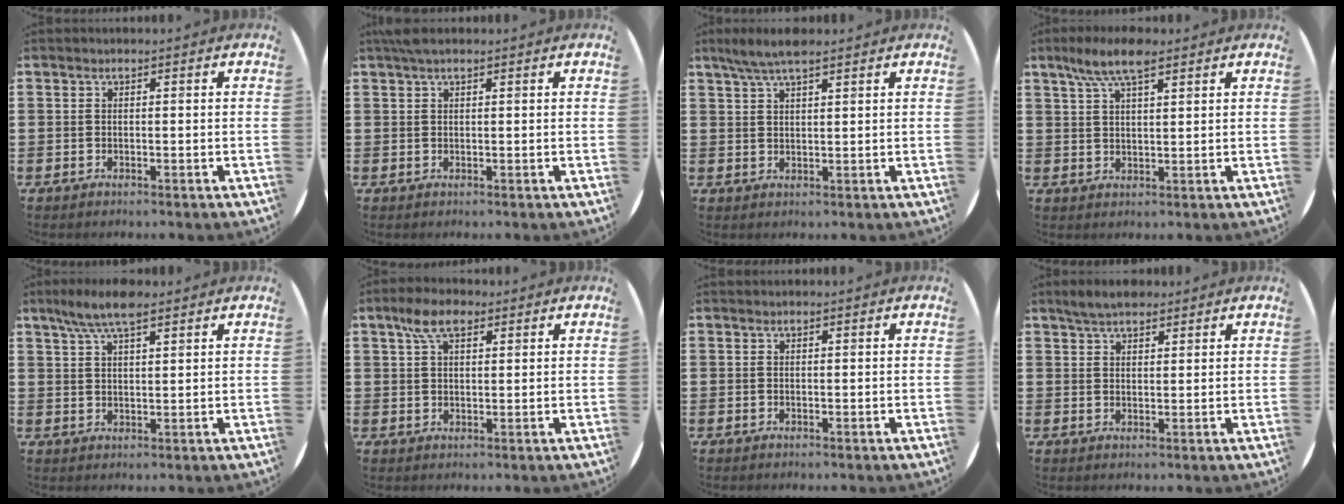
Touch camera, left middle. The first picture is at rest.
{"total": 1.4, "force": [1.1, 0.3, 0.8], "torque": [-0.018, 0.003, 0.021]}
{"total": 4.3, "force": [3.4, 0.8, 2.5], "torque": [-0.055, 0.002, 0.061]}
{"total": 6.6, "force": [4.5, 2.0, 4.4], "torque": [-0.087, -0.001, 0.079]}
{"total": 6.1, "force": [4.5, 1.6, 3.7], "torque": [-0.081, 0.000, 0.081]}
{"total": 5.2, "force": [3.3, 2.4, 3.2], "torque": [-0.063, 0.007, 0.058]}
{"total": 0.0}
{"total": 3.5, "force": [3.1, 1.1, 1.1], "torque": [-0.019, -0.003, 0.057]}